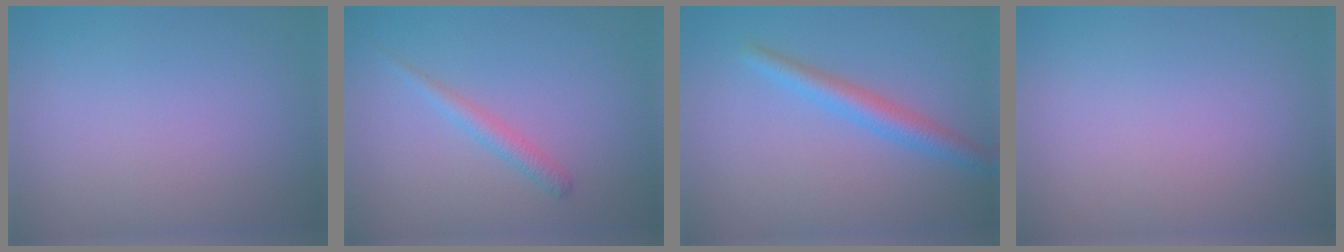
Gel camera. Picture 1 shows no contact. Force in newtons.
{"total": 1.6, "press": 1.6, "slide": 0.0}
{"total": 2.7, "press": 2.7, "slide": 0.1}
{"total": 0.0}